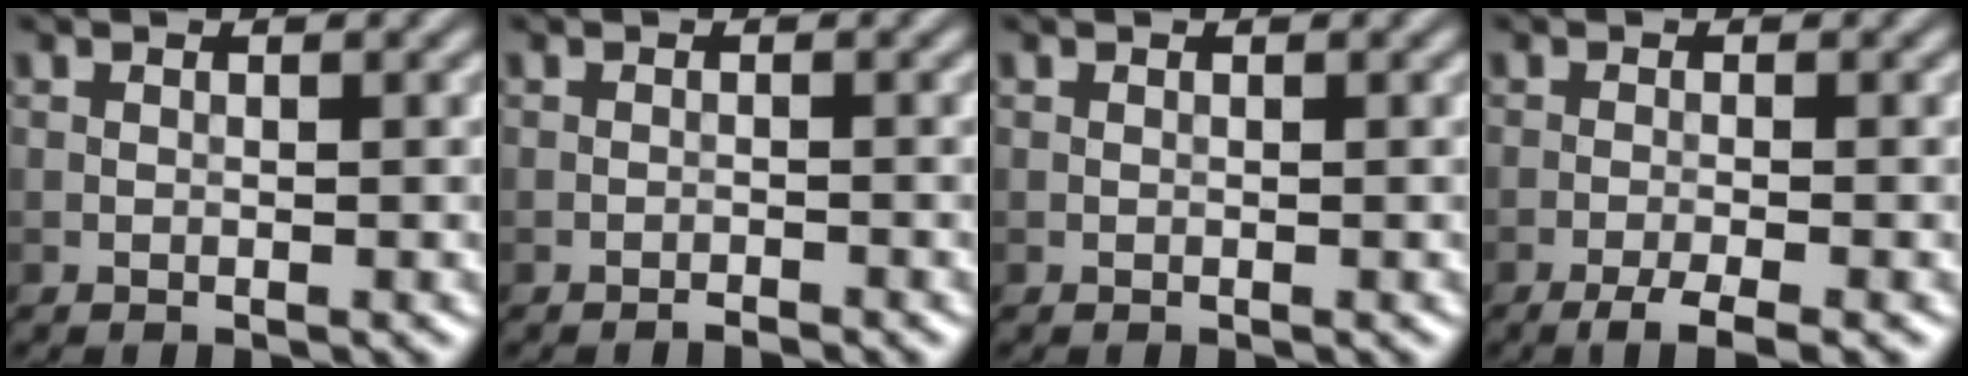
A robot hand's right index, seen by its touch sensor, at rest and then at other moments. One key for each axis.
{"total": 0.7, "fx": -0.7, "fy": 0.0, "fz": 0.2, "tx": -0.001, "ty": 0.004, "tz": -0.015}
{"total": 0.0}
{"total": 3.2, "fx": -2.0, "fy": 0.5, "fz": 2.4, "tx": -0.040, "ty": 0.002, "tz": -0.042}